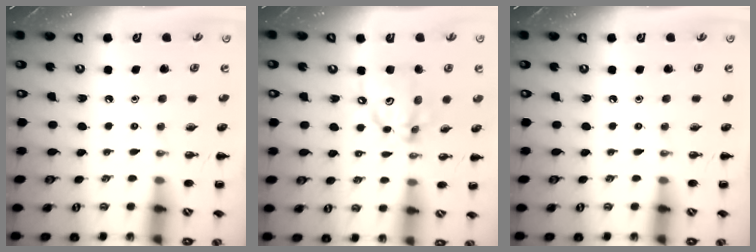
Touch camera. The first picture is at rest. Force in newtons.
{"total": 11.5, "press": 11.2, "slide": 2.5}
{"total": 0.0}